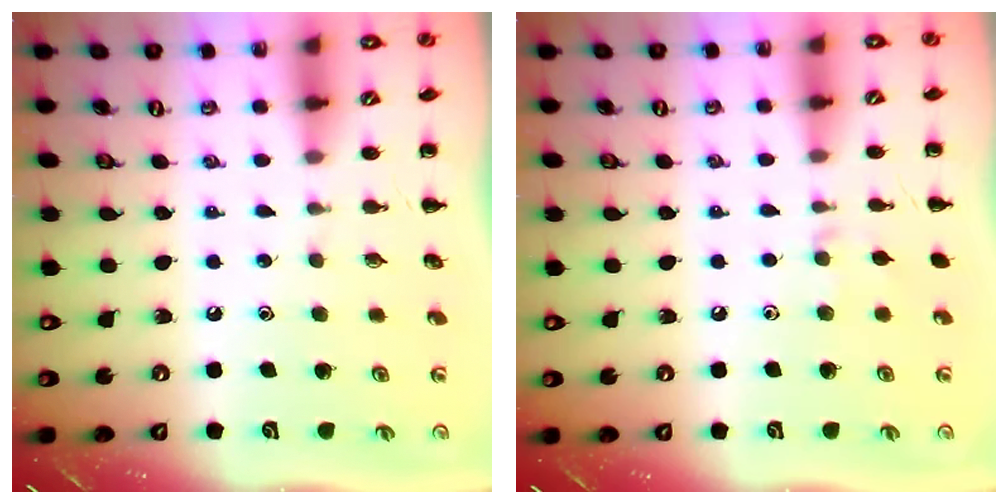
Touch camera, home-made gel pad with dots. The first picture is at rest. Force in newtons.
{"total": 2.9, "press": 2.7, "slide": 1.1}